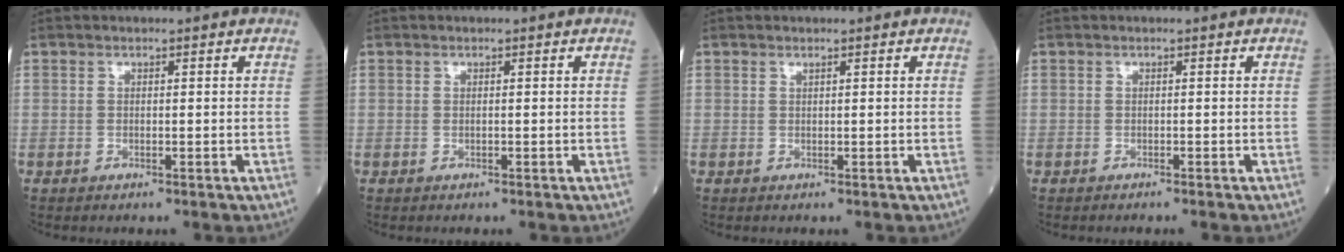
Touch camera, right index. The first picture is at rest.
{"total": 0.0}
{"total": 0.0}
{"total": 1.1, "force": [-1.0, -0.1, 0.5], "torque": [-0.006, 0.001, -0.013]}